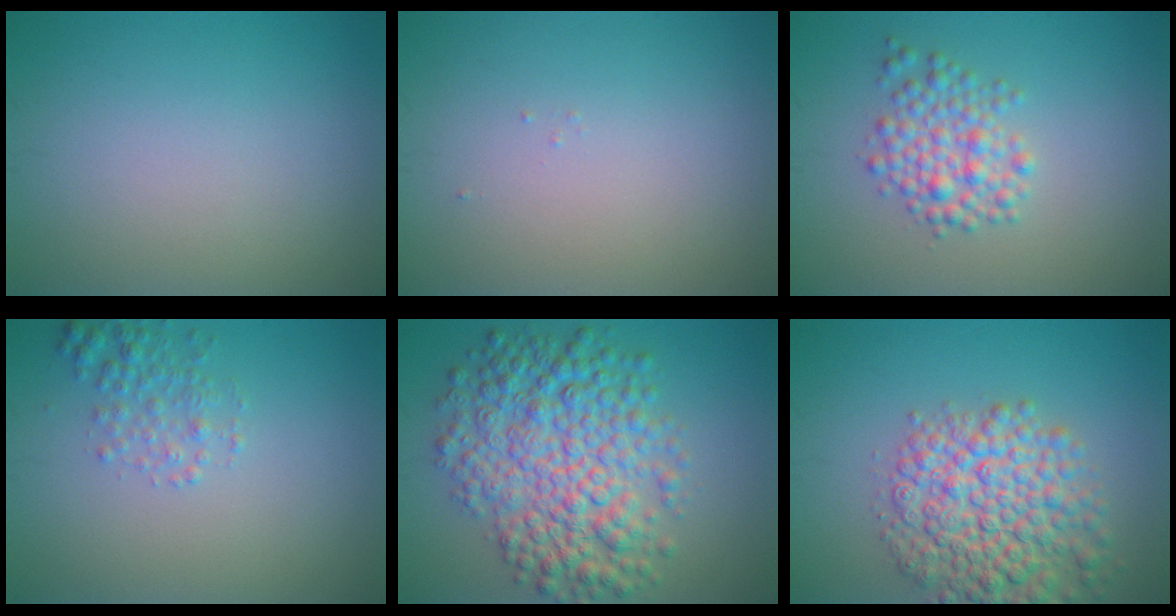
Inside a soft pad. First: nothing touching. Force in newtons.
{"total": 0.0}
{"total": 3.4, "press": 3.4, "slide": 0.1}
{"total": 2.0, "press": 2.0, "slide": 0.1}
{"total": 8.5, "press": 8.5, "slide": 0.0}
{"total": 8.1, "press": 8.1, "slide": 0.3}